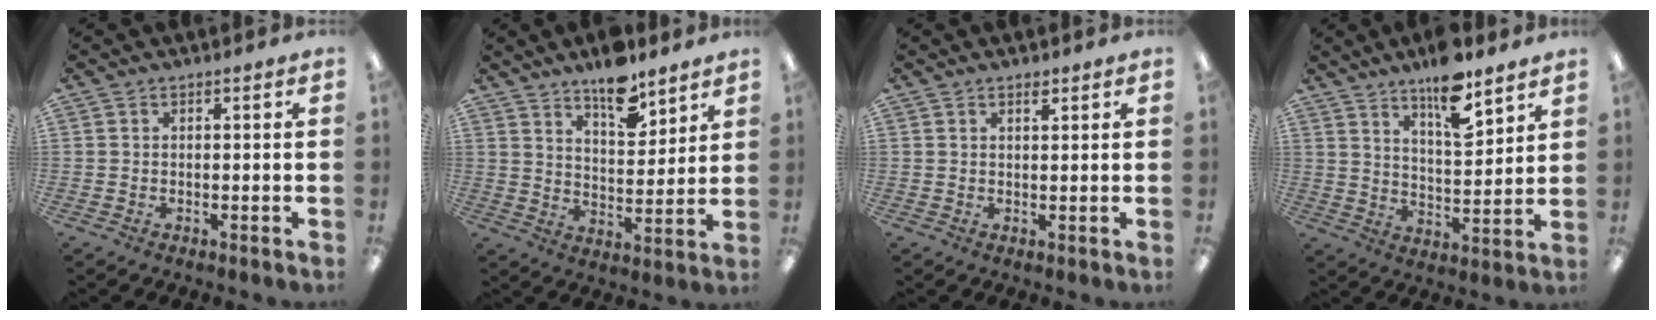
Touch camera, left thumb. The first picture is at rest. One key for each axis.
{"total": 10.5, "fx": 8.4, "fy": 4.1, "fz": 4.7, "tx": -0.062, "ty": -0.055, "tz": 0.148}
{"total": 1.6, "fx": 1.3, "fy": 0.6, "fz": 0.7, "tx": -0.008, "ty": -0.004, "tz": 0.023}
{"total": 12.7, "fx": 9.5, "fy": 3.9, "fz": 7.4, "tx": -0.112, "ty": -0.057, "tz": 0.161}